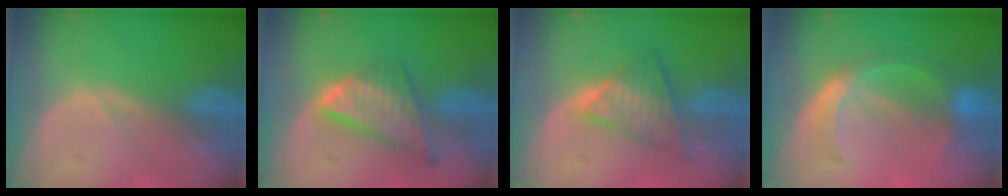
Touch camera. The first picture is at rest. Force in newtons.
{"total": 8.7, "press": 7.5, "slide": 4.4}
{"total": 6.6, "press": 6.3, "slide": 1.8}
{"total": 5.6, "press": 5.3, "slide": 1.9}